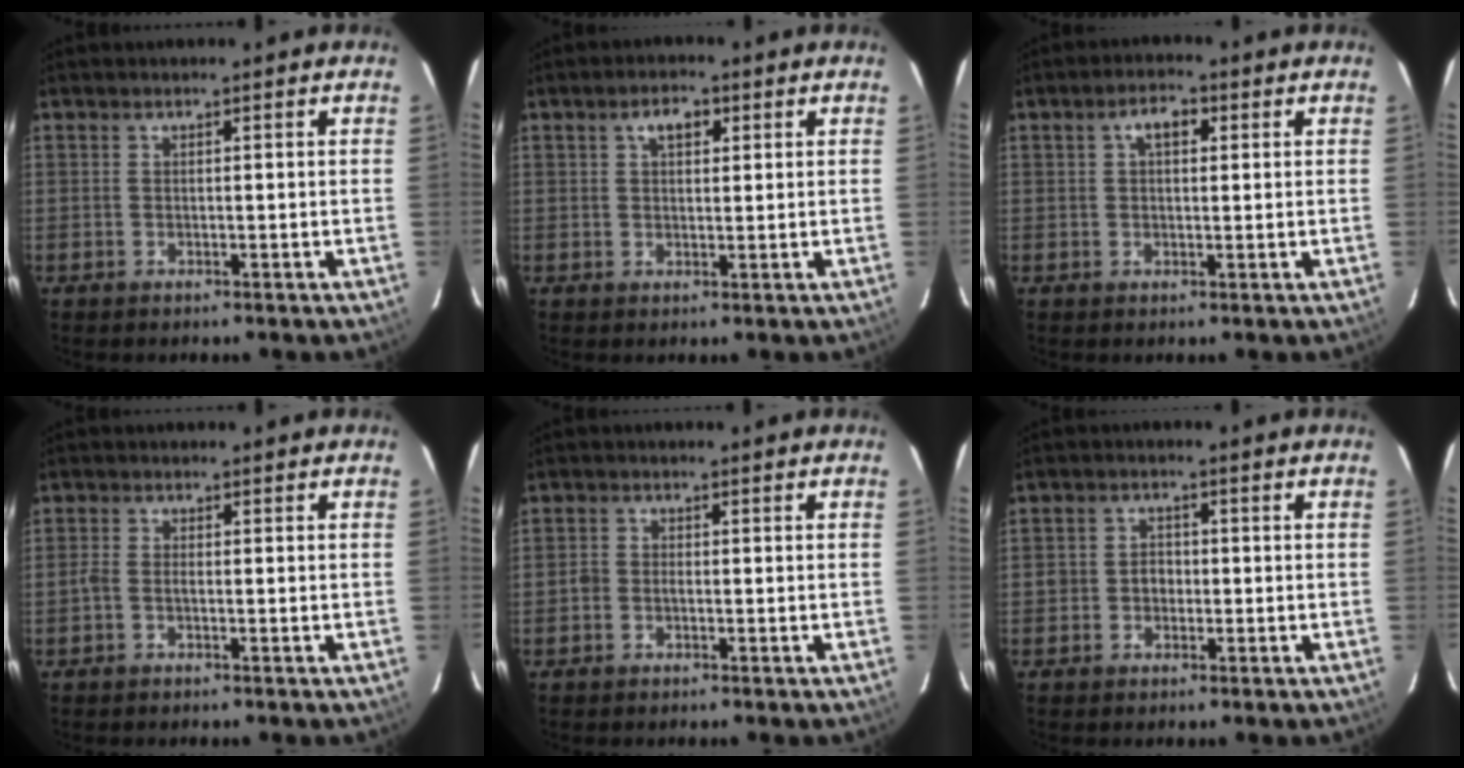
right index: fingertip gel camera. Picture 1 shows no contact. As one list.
[{"total": 3.5, "force": [1.5, 2.1, 2.4], "torque": [-0.038, 0.011, 0.025]}, {"total": 3.8, "force": [1.2, 2.2, 2.8], "torque": [-0.046, 0.013, 0.020]}, {"total": 1.4, "force": [-0.7, 0.5, 1.1], "torque": [-0.027, 0.001, -0.016]}, {"total": 1.6, "force": [-0.8, 1.2, 0.6], "torque": [-0.013, 0.004, -0.018]}, {"total": 3.0, "force": [-0.9, 2.7, 1.0], "torque": [-0.020, 0.007, -0.014]}]